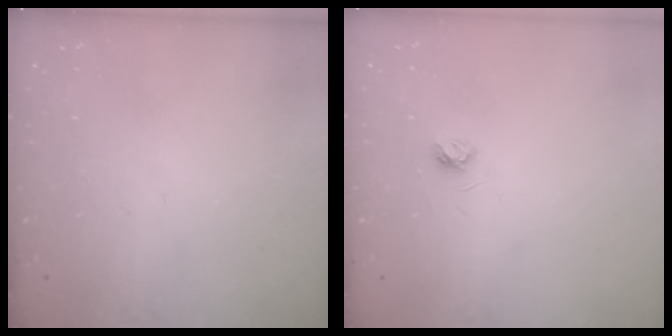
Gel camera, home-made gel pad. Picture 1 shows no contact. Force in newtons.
{"total": 3.7, "press": 3.7, "slide": 0.4}